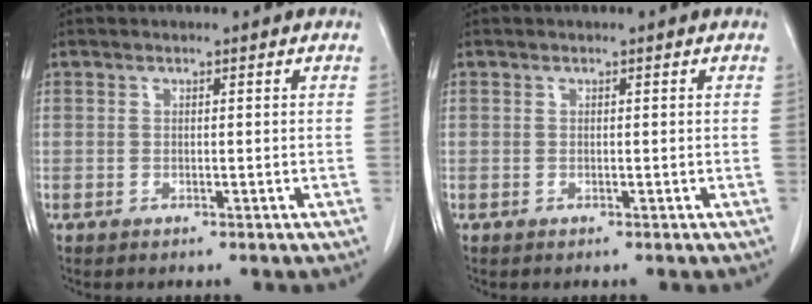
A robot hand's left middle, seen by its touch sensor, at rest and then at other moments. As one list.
[{"total": 0.0}]